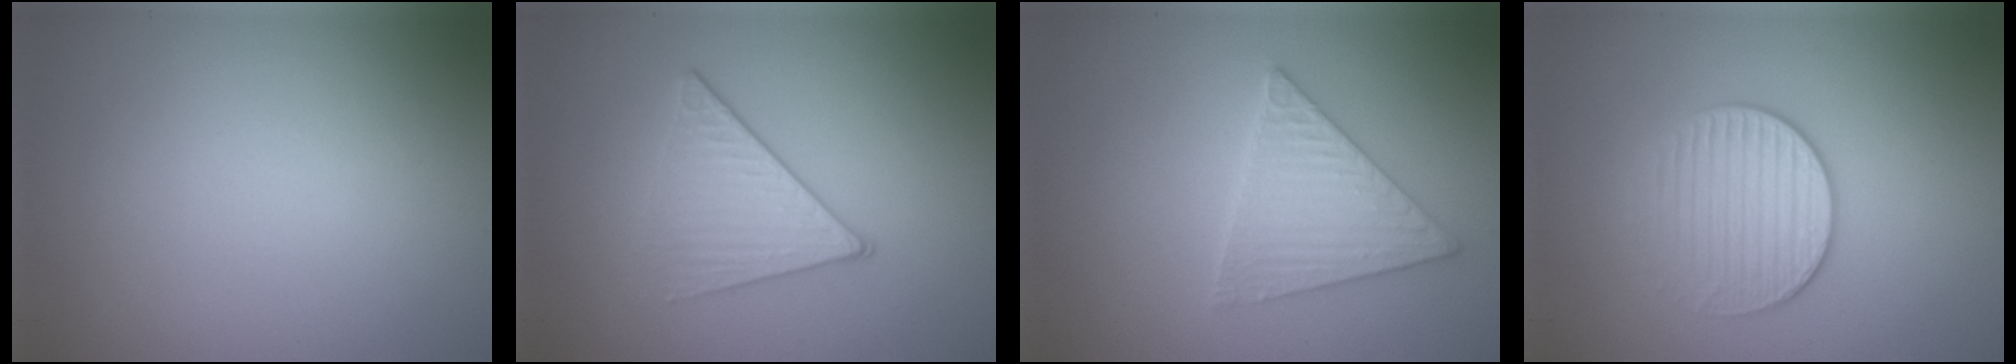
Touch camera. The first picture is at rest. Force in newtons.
{"total": 3.4, "press": 2.9, "slide": 1.8}
{"total": 3.5, "press": 3.4, "slide": 0.9}
{"total": 3.3, "press": 2.9, "slide": 1.5}